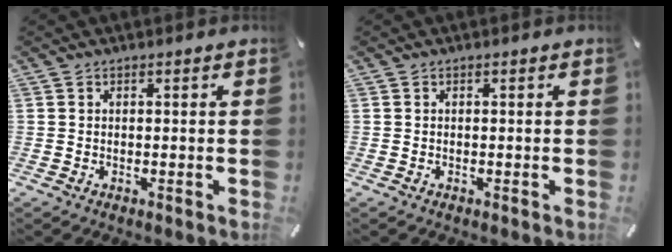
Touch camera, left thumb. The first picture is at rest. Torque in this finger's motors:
{"motor_torque": [-0.09, 0.11, -0.03, -0.05, 0.00]}